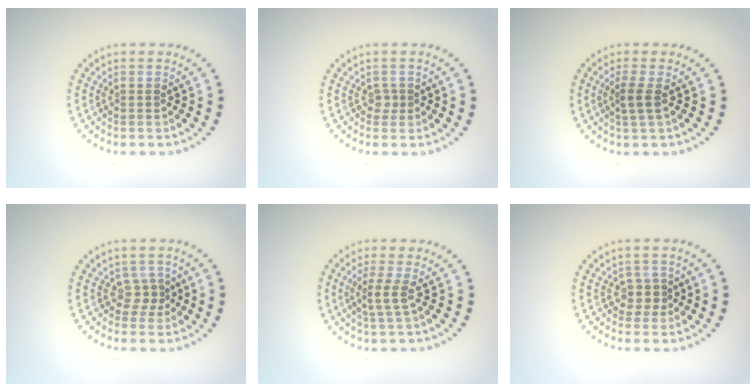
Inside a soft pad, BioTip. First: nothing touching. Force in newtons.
{"total": 0.9, "press": 0.7, "slide": 0.5}
{"total": 1.7, "press": 1.3, "slide": 1.1}
{"total": 1.5, "press": 1.1, "slide": 1.1}
{"total": 2.1, "press": 1.5, "slide": 1.4}
{"total": 1.7, "press": 1.4, "slide": 1.0}